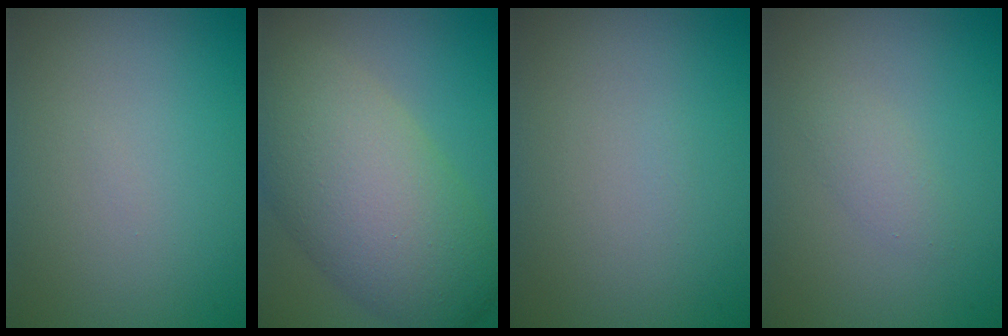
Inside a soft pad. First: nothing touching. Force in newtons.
{"total": 10.1, "press": 10.0, "slide": 0.9}
{"total": 0.0}
{"total": 1.4, "press": 1.4, "slide": 0.1}